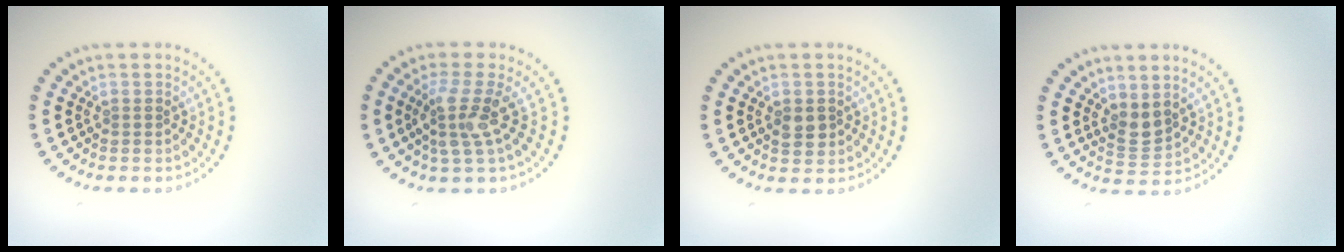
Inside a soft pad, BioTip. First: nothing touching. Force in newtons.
{"total": 3.3, "press": 2.5, "slide": 2.1}
{"total": 1.8, "press": 1.8, "slide": 0.1}
{"total": 2.1, "press": 1.7, "slide": 1.2}